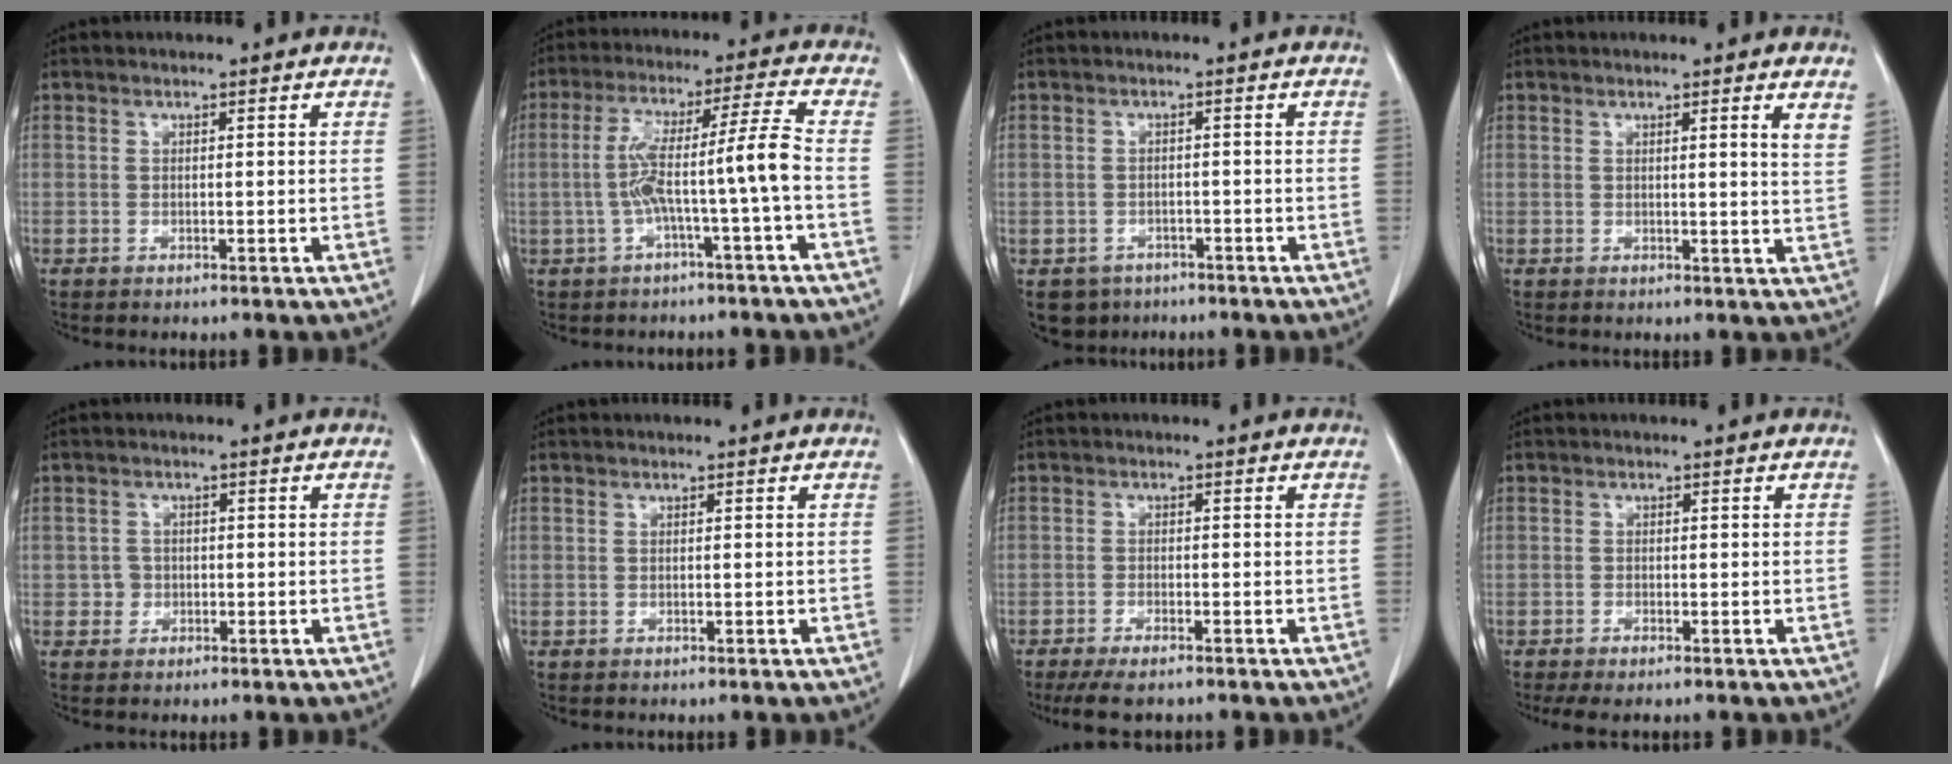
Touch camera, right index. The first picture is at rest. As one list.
[{"total": 8.7, "force": [-1.8, -1.4, 8.4], "torque": [-0.160, 0.032, -0.026]}, {"total": 4.1, "force": [-2.6, 3.1, 0.3], "torque": [-0.002, 0.006, -0.037]}, {"total": 3.3, "force": [2.3, -0.4, 2.4], "torque": [-0.032, -0.014, 0.021]}, {"total": 1.8, "force": [-0.4, 1.7, 0.2], "torque": [0.006, 0.008, -0.010]}, {"total": 0.0}, {"total": 5.1, "force": [-4.1, 1.0, 2.8], "torque": [-0.047, -0.011, -0.068]}, {"total": 2.9, "force": [-2.2, 0.6, 1.8], "torque": [-0.029, -0.008, -0.036]}]